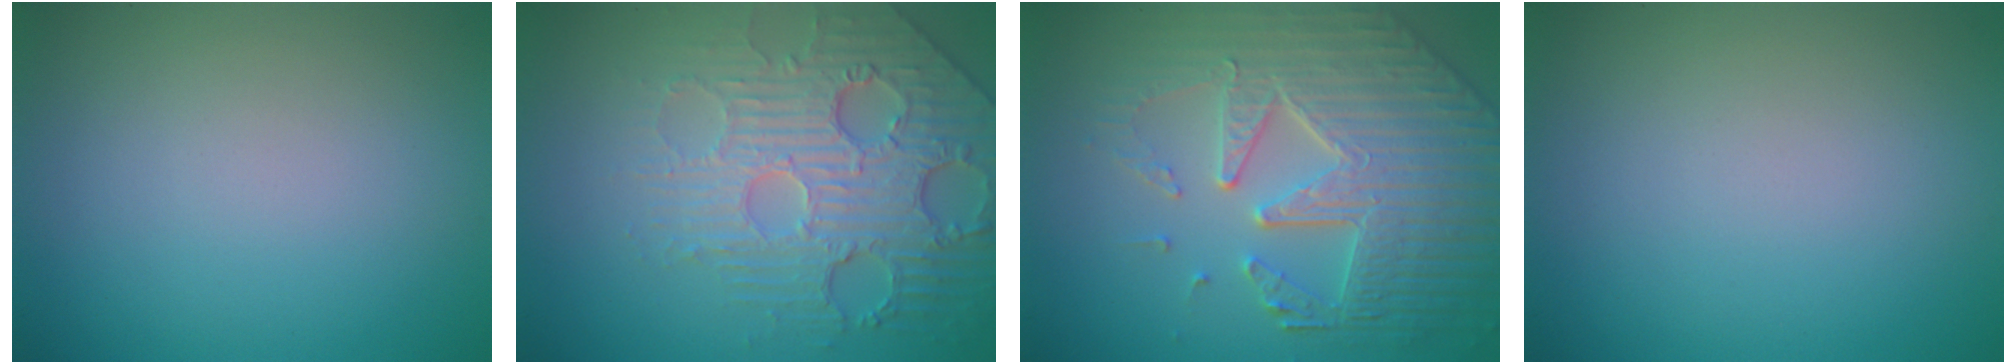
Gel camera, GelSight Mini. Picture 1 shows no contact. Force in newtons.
{"total": 6.5, "press": 5.1, "slide": 4.1}
{"total": 7.8, "press": 5.9, "slide": 5.1}
{"total": 0.0}